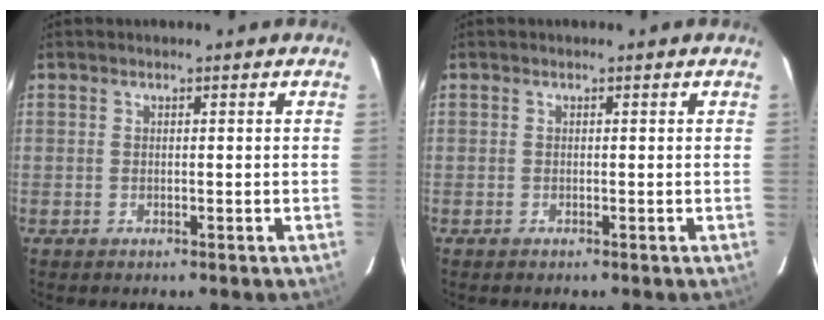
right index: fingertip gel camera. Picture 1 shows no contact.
{"total": 0.0}